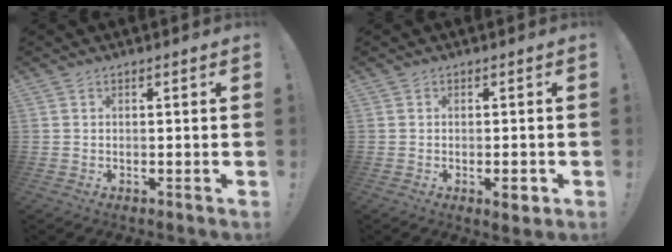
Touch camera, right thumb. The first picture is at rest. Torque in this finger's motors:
{"motor_torque": [0.34, -0.28, 0.53, -0.40, -0.03]}